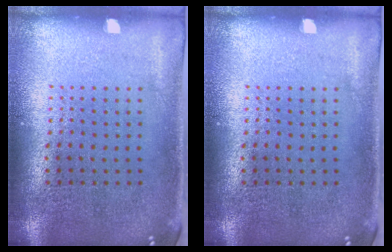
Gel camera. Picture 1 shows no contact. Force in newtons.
{"total": 0.0}